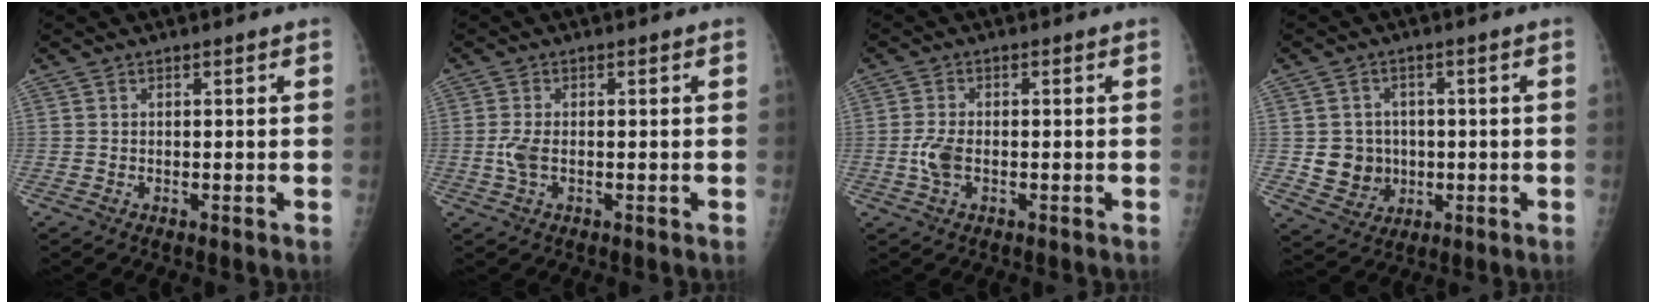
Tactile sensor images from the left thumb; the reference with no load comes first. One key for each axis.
{"total": 2.9, "fx": -0.2, "fy": 1.5, "fz": 2.4, "tx": -0.065, "ty": -0.001, "tz": -0.006}
{"total": 3.8, "fx": -0.7, "fy": 2.1, "fz": 3.1, "tx": -0.070, "ty": 0.003, "tz": -0.016}
{"total": 6.9, "fx": 0.0, "fy": 6.6, "fz": 2.2, "tx": 0.002, "ty": 0.005, "tz": 0.010}